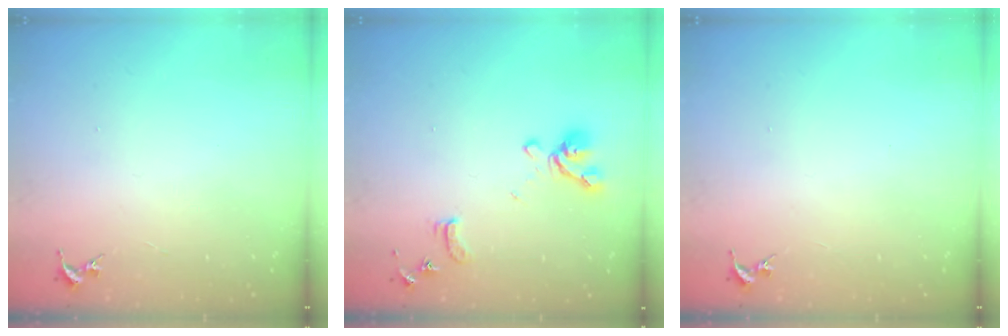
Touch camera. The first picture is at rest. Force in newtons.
{"total": 12.8, "press": 12.7, "slide": 1.4}
{"total": 0.0}